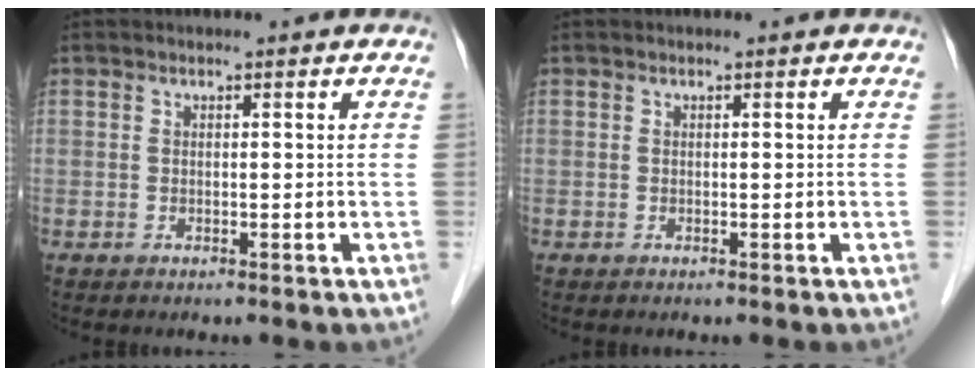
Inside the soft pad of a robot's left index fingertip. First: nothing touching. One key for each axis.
{"total": 0.0}